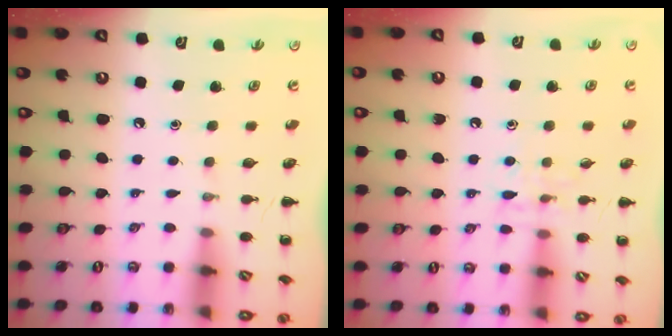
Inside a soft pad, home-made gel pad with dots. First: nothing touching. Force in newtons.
{"total": 6.6, "press": 6.5, "slide": 1.0}